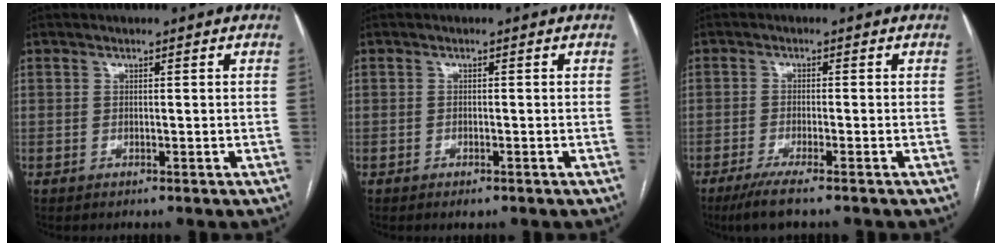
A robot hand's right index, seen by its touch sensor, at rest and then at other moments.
{"total": 1.3, "force": [-0.9, 0.4, 0.8], "torque": [-0.013, -0.001, -0.008]}
{"total": 5.6, "force": [-4.1, -0.1, 3.9], "torque": [-0.067, -0.014, -0.070]}